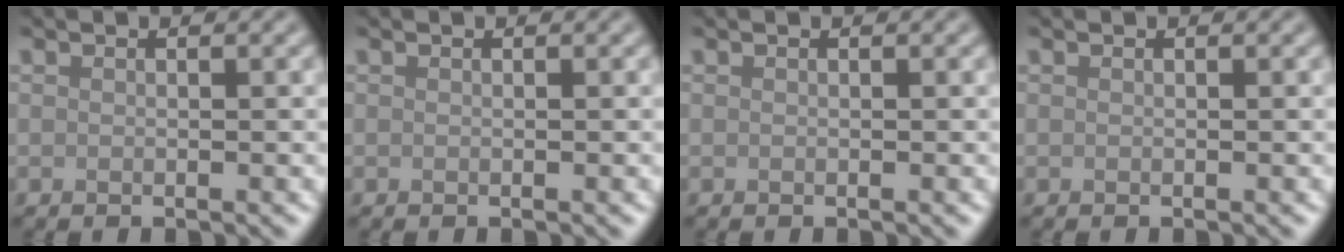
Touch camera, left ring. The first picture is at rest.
{"total": 0.0}
{"total": 0.0}
{"total": 0.0}